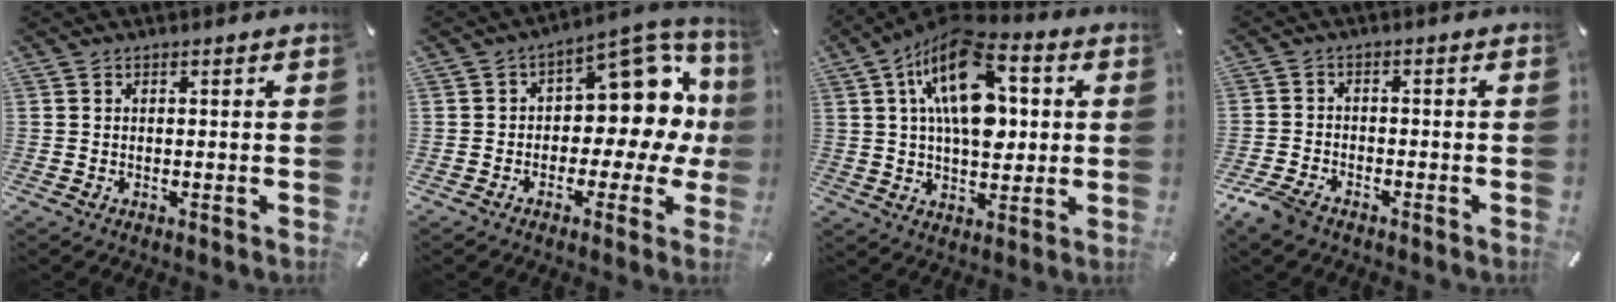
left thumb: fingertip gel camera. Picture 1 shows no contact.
{"total": 13.8, "force": [3.5, 8.5, 10.3], "torque": [-0.123, -0.039, 0.055]}
{"total": 19.2, "force": [4.9, 10.8, 15.0], "torque": [-0.273, -0.011, 0.080]}
{"total": 4.7, "force": [-3.7, 2.2, 2.0], "torque": [-0.057, 0.012, -0.073]}